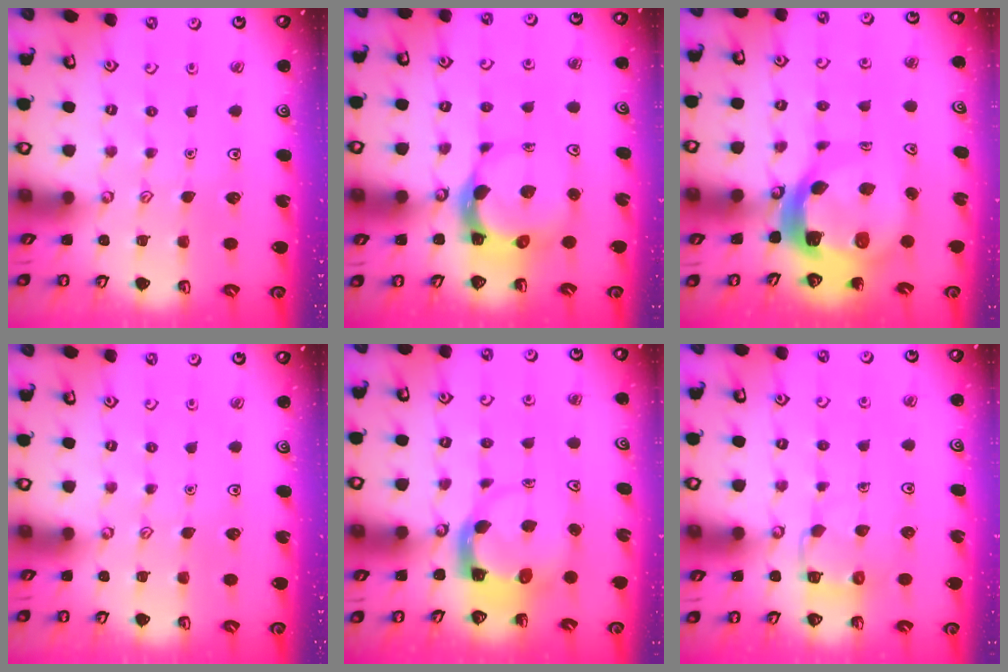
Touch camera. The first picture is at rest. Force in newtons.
{"total": 5.1, "press": 5.0, "slide": 0.7}
{"total": 9.5, "press": 9.4, "slide": 1.4}
{"total": 0.0}
{"total": 3.9, "press": 3.8, "slide": 0.6}
{"total": 5.5, "press": 5.5, "slide": 0.6}